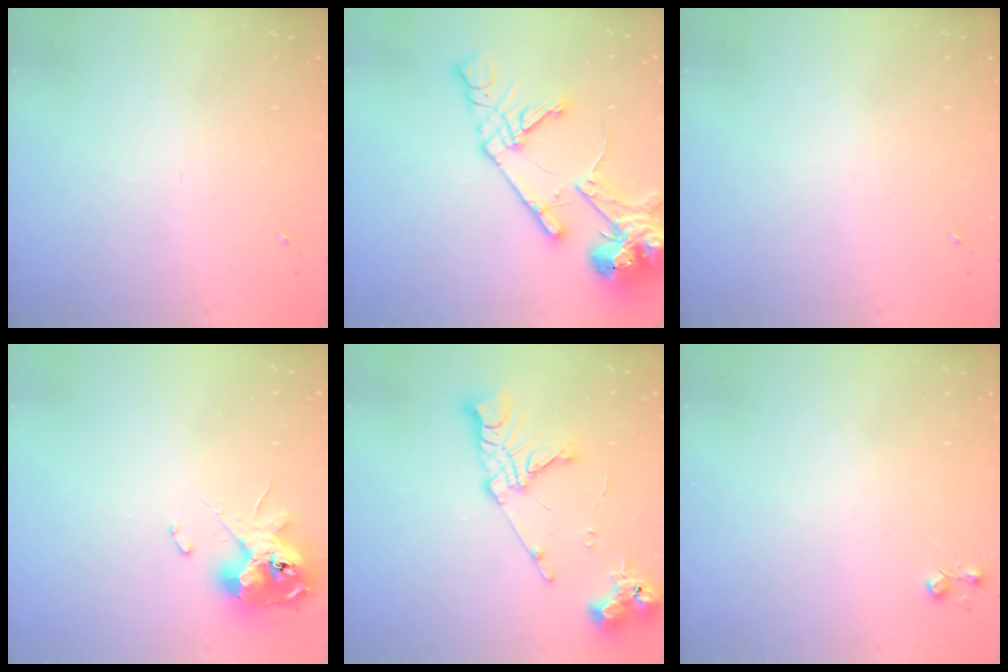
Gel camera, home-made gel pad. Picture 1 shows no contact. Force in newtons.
{"total": 18.1, "press": 17.9, "slide": 2.8}
{"total": 0.0}
{"total": 12.4, "press": 12.2, "slide": 1.8}
{"total": 15.5, "press": 15.4, "slide": 1.9}
{"total": 4.4, "press": 4.4, "slide": 0.7}